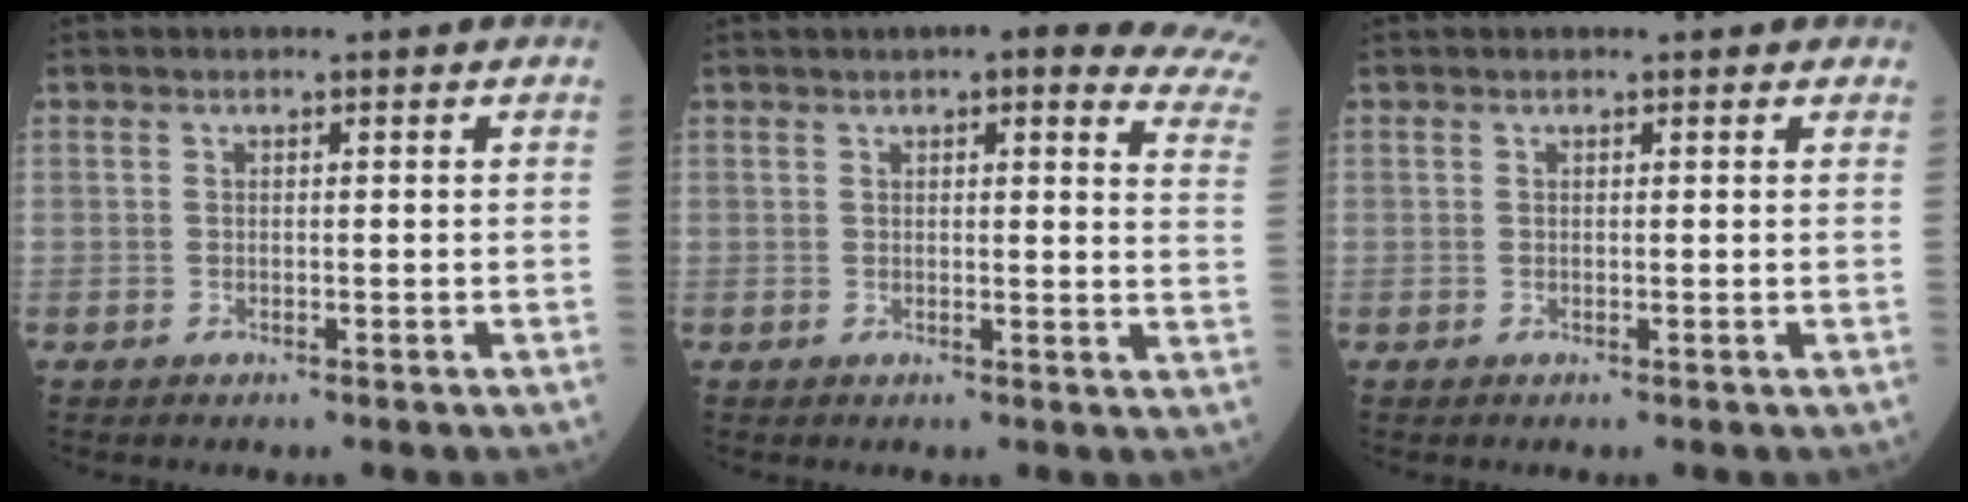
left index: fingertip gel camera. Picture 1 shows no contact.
{"total": 15.8, "force": [12.3, 3.1, 9.5], "torque": [-0.102, -0.013, 0.113]}
{"total": 1.2, "force": [1.0, 0.5, 0.4], "torque": [-0.009, 0.014, 0.006]}